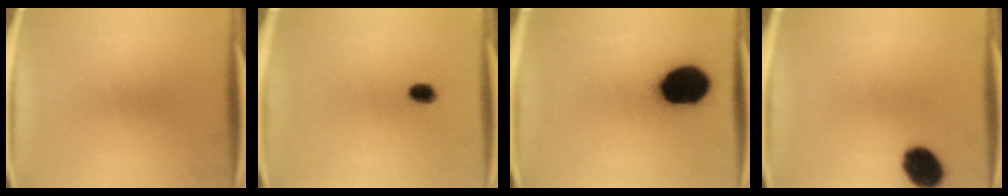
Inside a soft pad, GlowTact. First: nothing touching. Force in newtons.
{"total": 2.4}
{"total": 17.6}
{"total": 10.1}